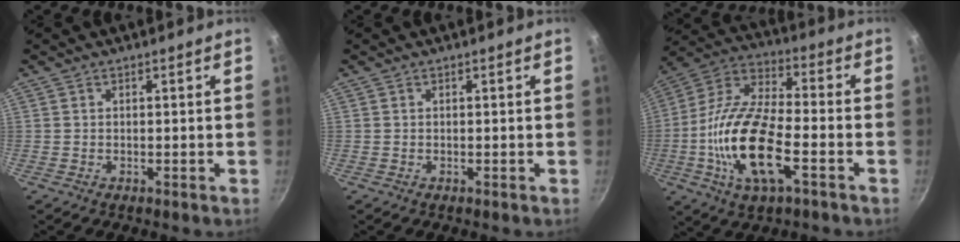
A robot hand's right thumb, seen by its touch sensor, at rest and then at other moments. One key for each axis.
{"total": 0.0}
{"total": 19.7, "fx": -5.4, "fy": 8.0, "fz": 17.1, "tx": -0.346, "ty": 0.026, "tz": -0.097}